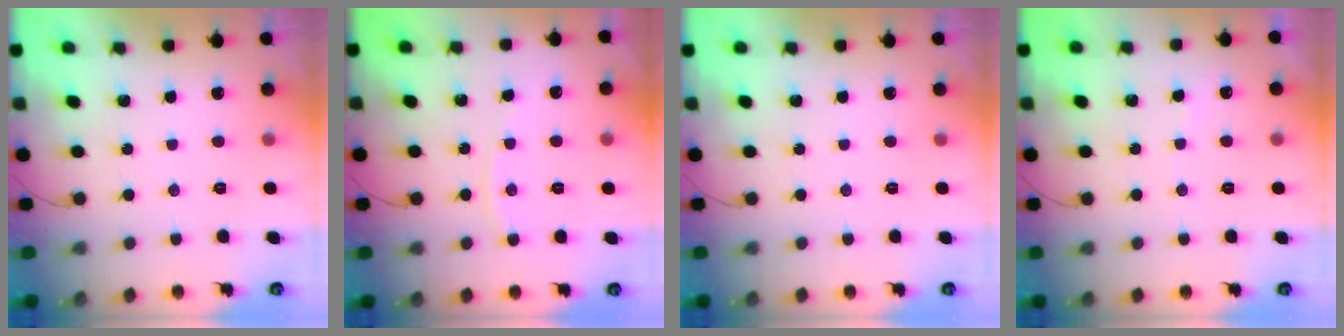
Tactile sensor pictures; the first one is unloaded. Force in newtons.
{"total": 2.8, "press": 2.8, "slide": 0.4}
{"total": 0.0}
{"total": 3.8, "press": 3.7, "slide": 0.5}